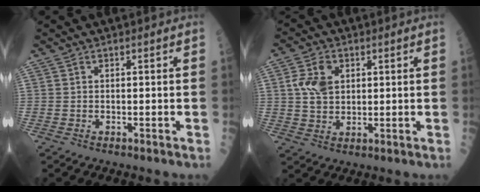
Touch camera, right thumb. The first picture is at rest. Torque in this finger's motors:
{"motor_torque": [-0.01, 0.01, 0.21, 0.21, 0.12]}